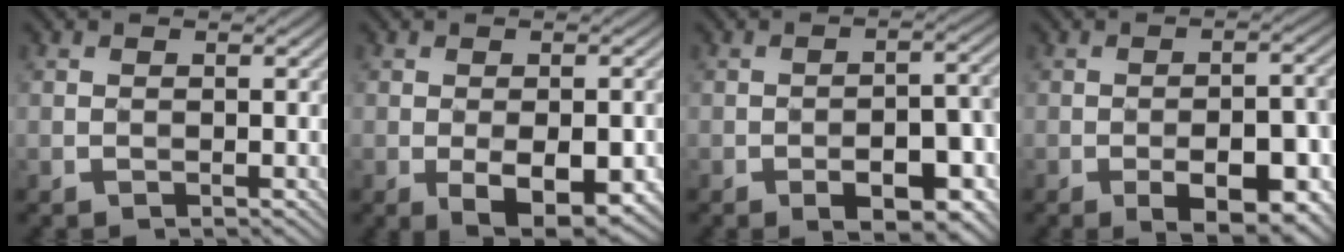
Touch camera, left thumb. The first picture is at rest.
{"total": 6.3, "force": [-2.4, 2.6, 5.2], "torque": [-0.083, -0.008, -0.029]}
{"total": 7.5, "force": [-3.7, 2.9, 5.8], "torque": [-0.080, 0.007, -0.048]}
{"total": 8.1, "force": [-3.8, 2.9, 6.5], "torque": [-0.090, 0.006, -0.048]}